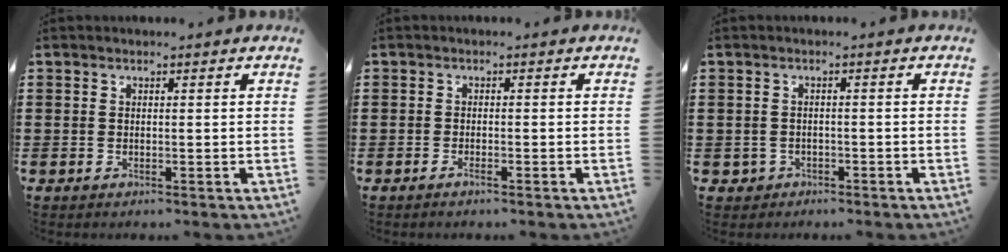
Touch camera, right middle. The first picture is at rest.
{"total": 1.0, "force": [-0.7, 0.1, 0.7], "torque": [-0.014, -0.004, -0.012]}
{"total": 1.3, "force": [-1.0, 0.8, 0.1], "torque": [-0.009, -0.001, -0.024]}